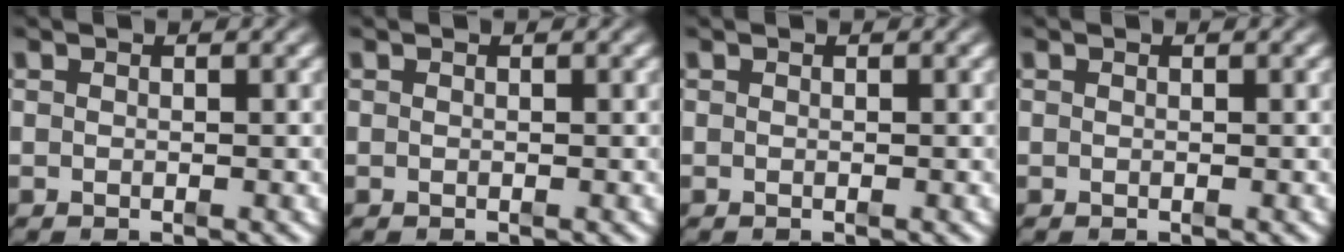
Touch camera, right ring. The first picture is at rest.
{"total": 0.0}
{"total": 0.0}
{"total": 0.0}